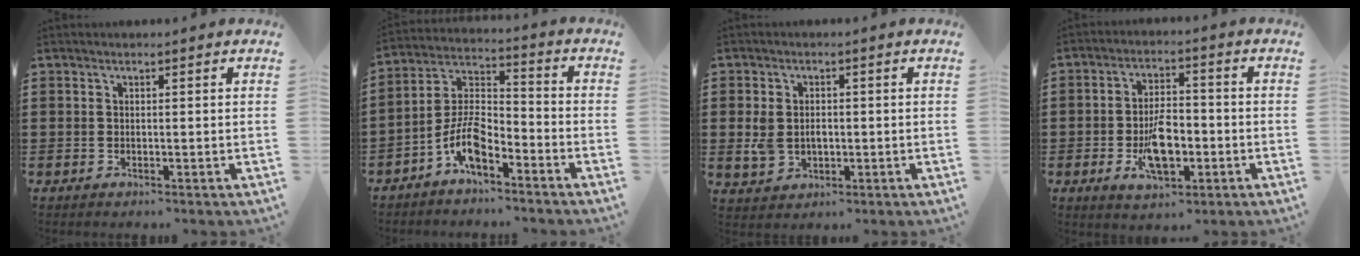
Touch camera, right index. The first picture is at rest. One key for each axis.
{"total": 8.1, "fx": -5.4, "fy": 3.1, "fz": 5.2, "tx": -0.122, "ty": -0.002, "tz": -0.106}
{"total": 3.8, "fx": -0.2, "fy": 2.8, "fz": 2.6, "tx": -0.069, "ty": 0.003, "tz": -0.009}
{"total": 7.9, "fx": -2.3, "fy": 3.7, "fz": 6.6, "tx": -0.119, "ty": 0.002, "tz": -0.043}